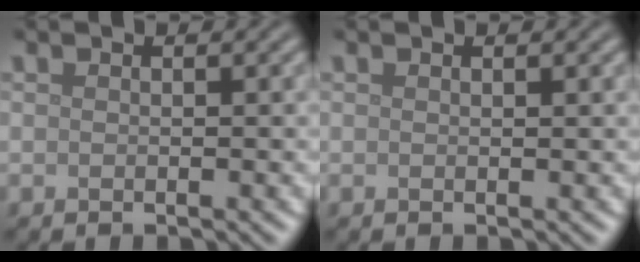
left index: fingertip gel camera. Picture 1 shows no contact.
{"total": 0.0}